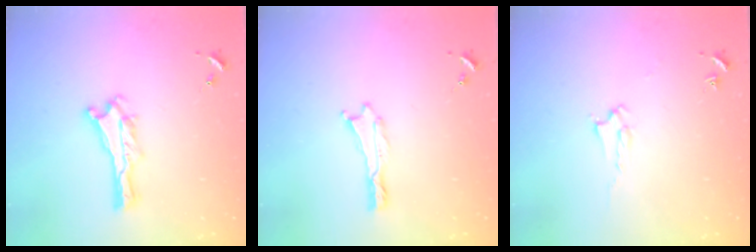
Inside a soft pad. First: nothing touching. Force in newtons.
{"total": 0.0}
{"total": 2.0, "press": 2.0, "slide": 0.2}